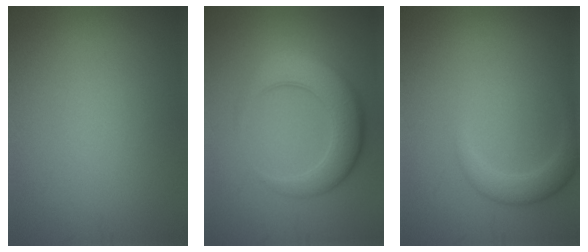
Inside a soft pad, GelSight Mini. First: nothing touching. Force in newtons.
{"total": 5.8, "press": 5.8, "slide": 0.5}
{"total": 2.4, "press": 2.4, "slide": 0.2}